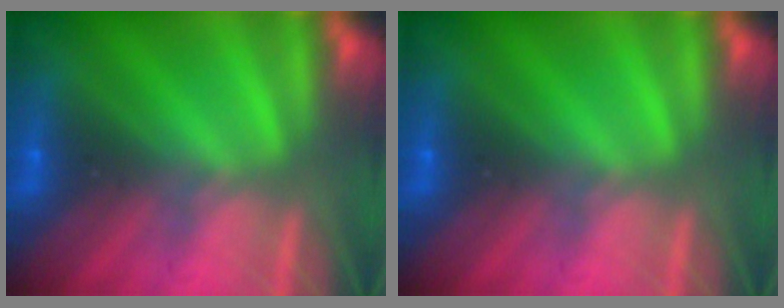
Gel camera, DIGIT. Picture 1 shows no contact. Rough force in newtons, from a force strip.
{"total": 0.0}